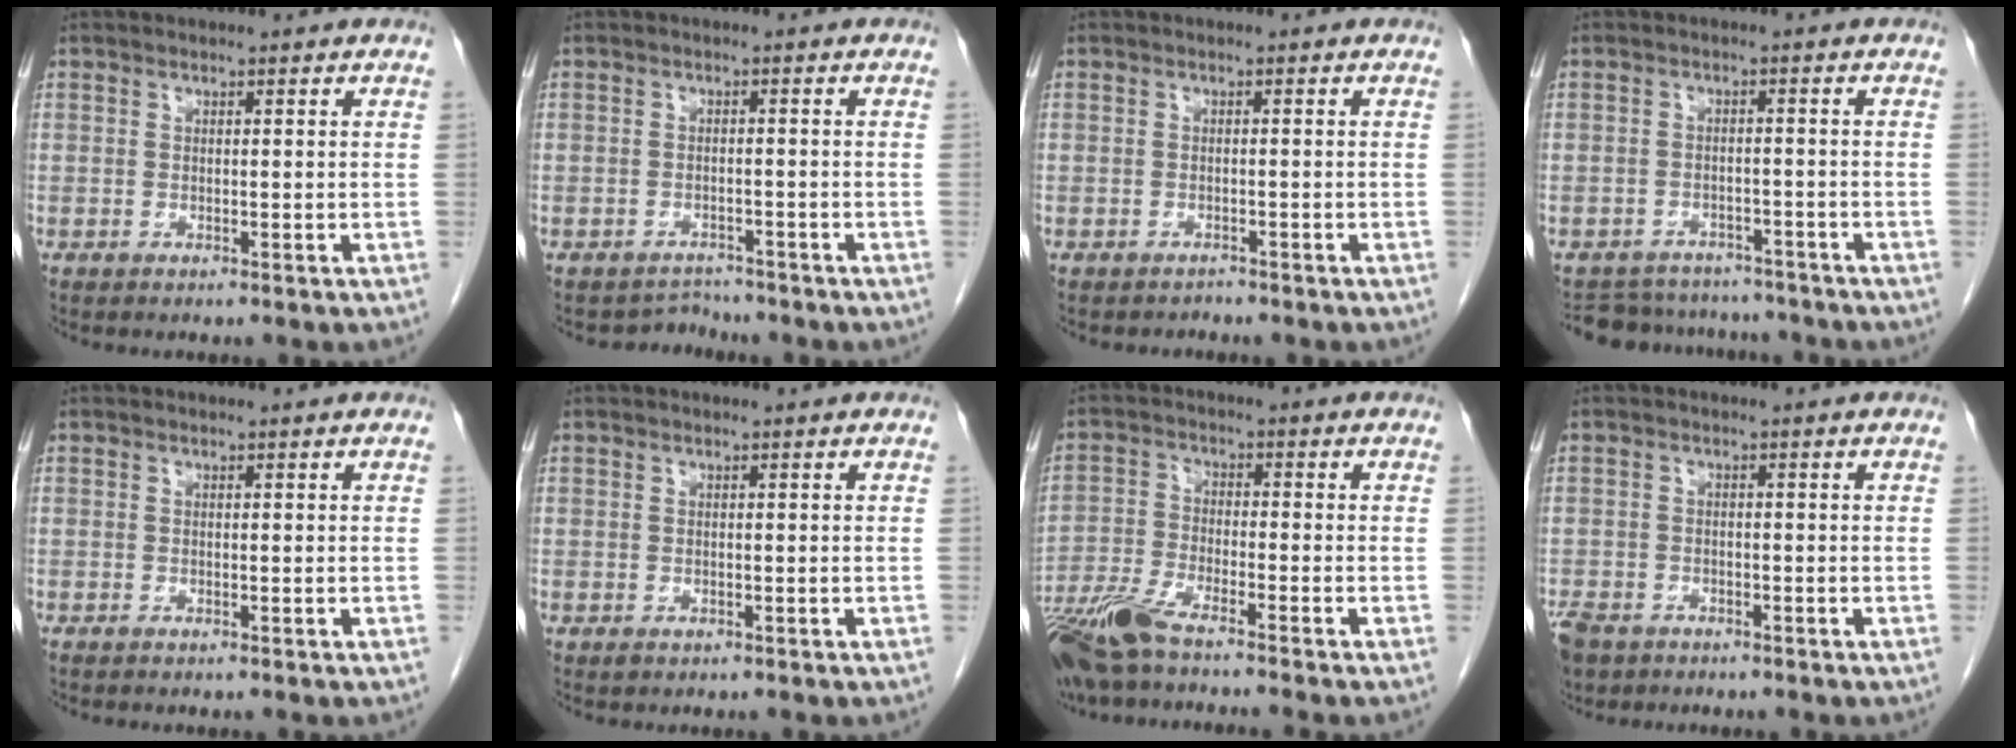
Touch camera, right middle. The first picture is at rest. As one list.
[{"total": 2.4, "force": [-2.1, 0.6, -1.0], "torque": [0.015, 0.001, -0.033]}, {"total": 0.9, "force": [-0.8, 0.3, -0.2], "torque": [-0.001, -0.001, -0.016]}, {"total": 9.7, "force": [-9.0, 3.5, 1.2], "torque": [-0.018, 0.014, -0.115]}, {"total": 0.0}, {"total": 0.5, "force": [-0.3, 0.3, 0.3], "torque": [-0.007, 0.000, -0.001]}, {"total": 8.7, "force": [-7.1, 0.0, 5.0], "torque": [-0.096, -0.029, -0.135]}, {"total": 8.1, "force": [-5.3, 5.2, 3.2], "torque": [-0.087, -0.008, -0.089]}]